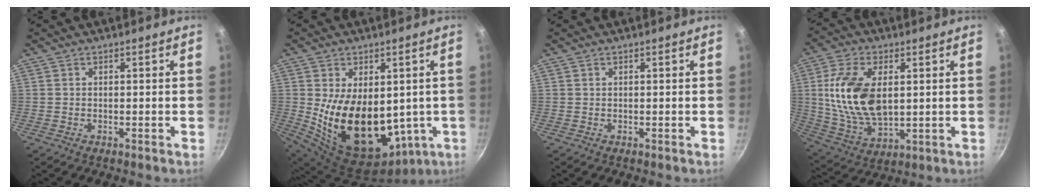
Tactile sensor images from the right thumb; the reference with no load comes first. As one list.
[{"total": 20.8, "force": [-0.3, 13.0, 16.2], "torque": [-0.261, -0.026, 0.028]}, {"total": 0.0}, {"total": 16.4, "force": [2.5, 9.4, 13.2], "torque": [-0.241, -0.012, 0.057]}]